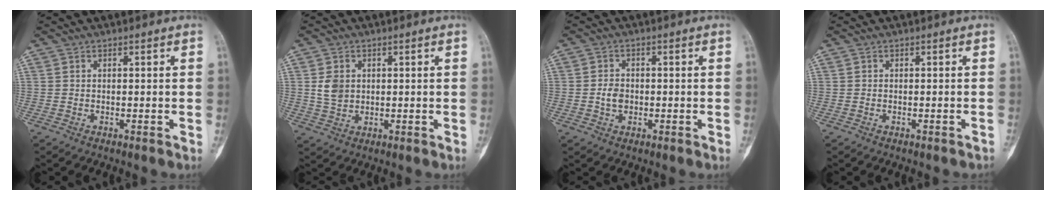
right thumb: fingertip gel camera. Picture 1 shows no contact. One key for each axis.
{"total": 4.4, "fx": 0.8, "fy": 3.5, "fz": 2.6, "tx": -0.037, "ty": -0.002, "tz": 0.020}
{"total": 3.0, "fx": -0.4, "fy": 2.3, "fz": 1.8, "tx": -0.019, "ty": 0.004, "tz": -0.010}
{"total": 0.8, "fx": -0.7, "fy": 0.2, "fz": 0.4, "tx": -0.010, "ty": 0.012, "tz": -0.005}